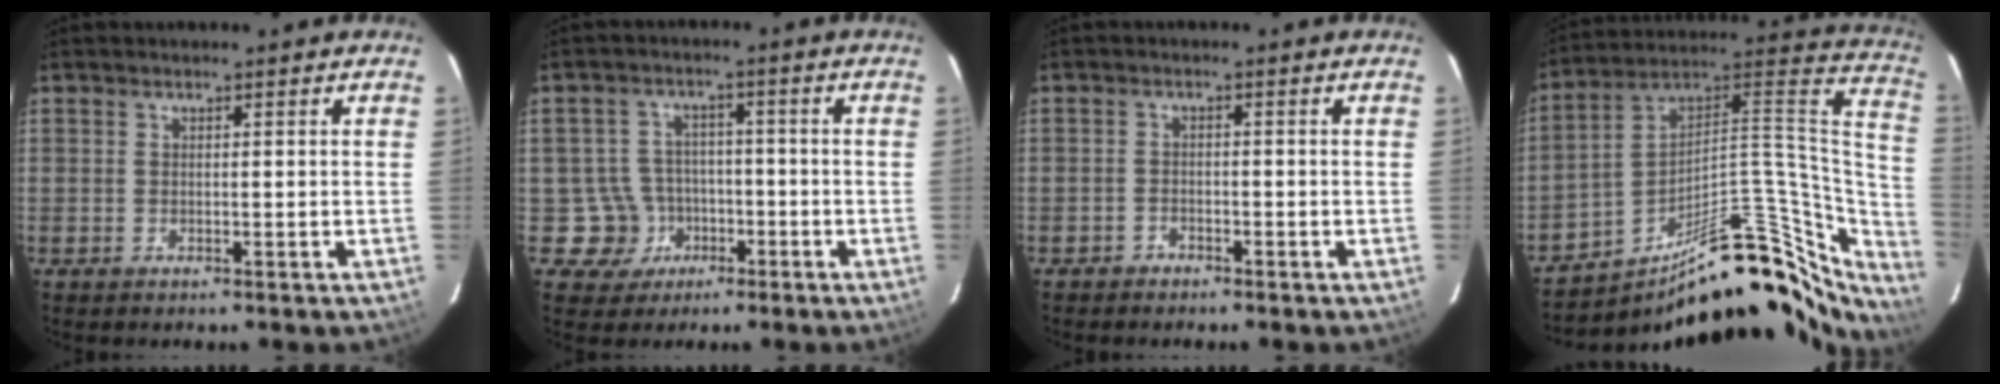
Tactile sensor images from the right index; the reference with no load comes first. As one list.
[{"total": 6.6, "force": [-2.8, 6.0, -0.2], "torque": [-0.011, 0.028, -0.037]}, {"total": 1.7, "force": [-1.5, 0.7, 0.0], "torque": [-0.004, 0.003, -0.027]}, {"total": 30.9, "force": [-21.3, 11.5, 19.2], "torque": [-0.240, 0.048, -0.304]}]